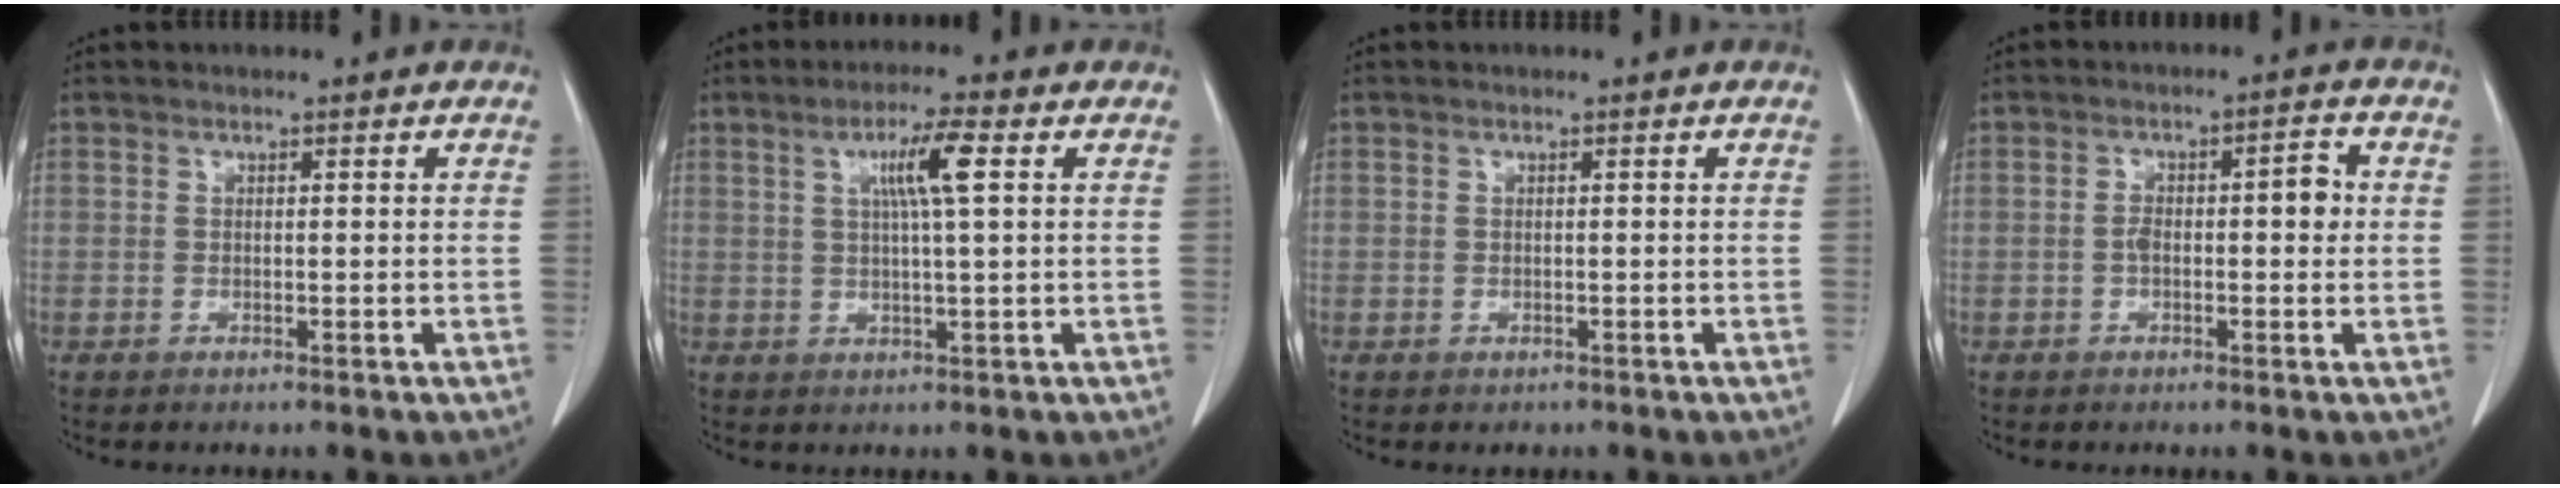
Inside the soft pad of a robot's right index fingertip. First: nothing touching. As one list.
[{"total": 6.0, "force": [1.8, -0.2, 5.7], "torque": [-0.100, 0.003, 0.031]}, {"total": 0.9, "force": [-0.4, 0.8, 0.1], "torque": [-0.006, 0.003, -0.002]}, {"total": 5.1, "force": [-0.1, 1.8, 4.7], "torque": [-0.076, 0.024, -0.002]}]